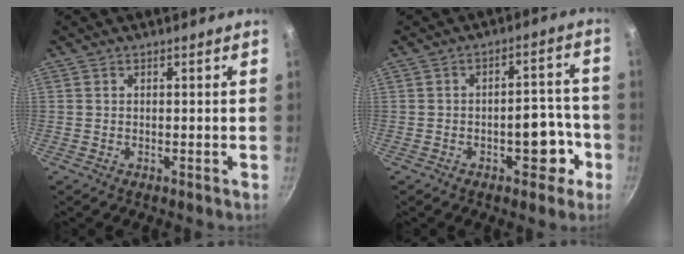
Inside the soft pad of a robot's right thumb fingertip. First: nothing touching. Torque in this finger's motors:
{"motor_torque": [1.25, 1.02, 1.18, -0.77, 0.28]}